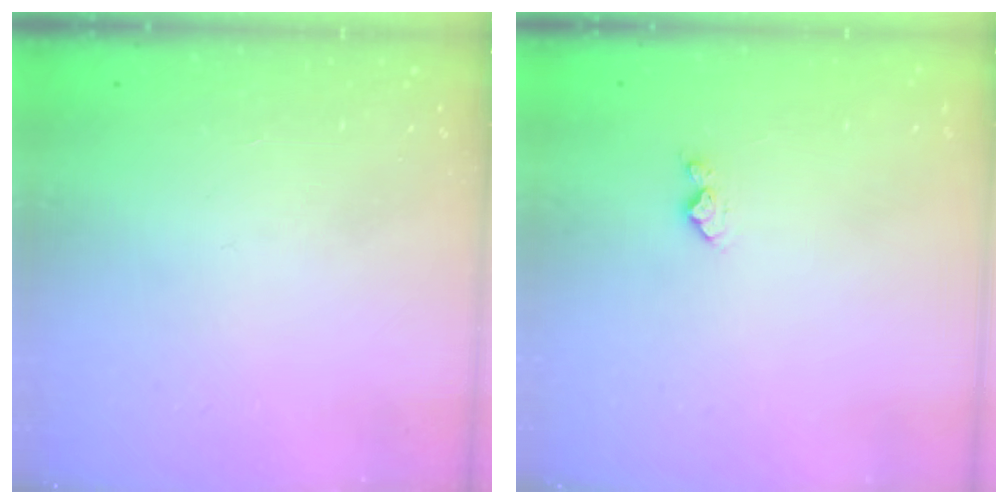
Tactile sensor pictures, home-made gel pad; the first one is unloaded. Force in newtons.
{"total": 3.8, "press": 3.8, "slide": 0.6}